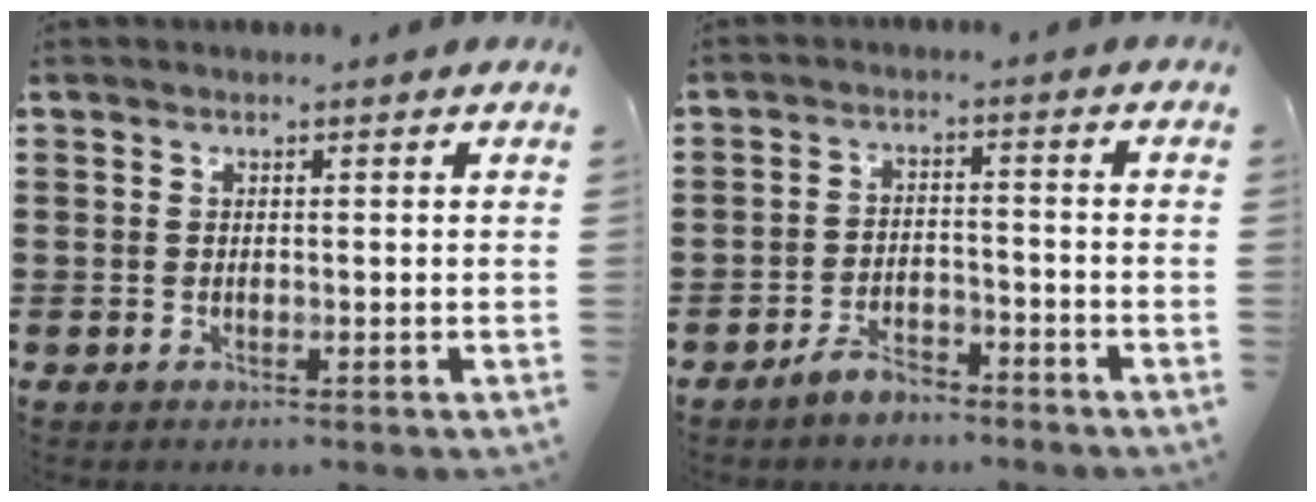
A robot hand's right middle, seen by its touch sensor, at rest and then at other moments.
{"total": 3.7, "force": [-3.5, 1.1, 0.7], "torque": [-0.014, 0.009, -0.069]}